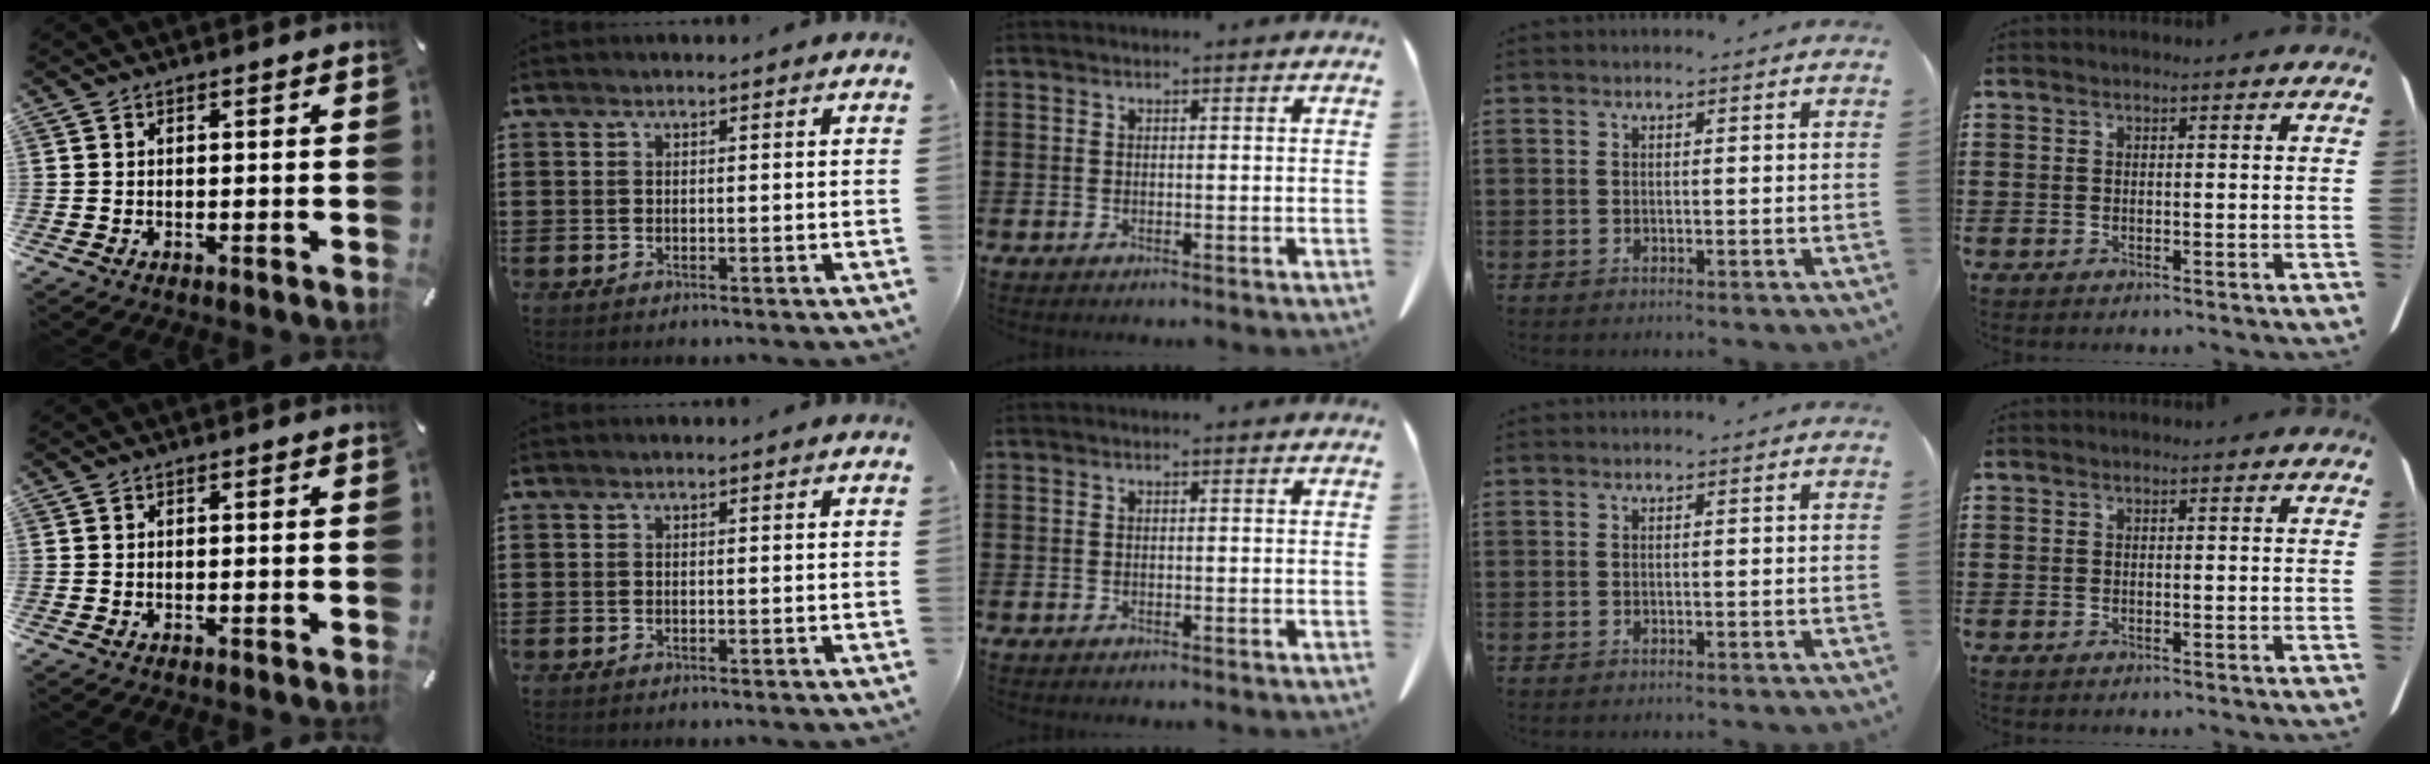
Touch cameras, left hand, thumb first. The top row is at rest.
{}